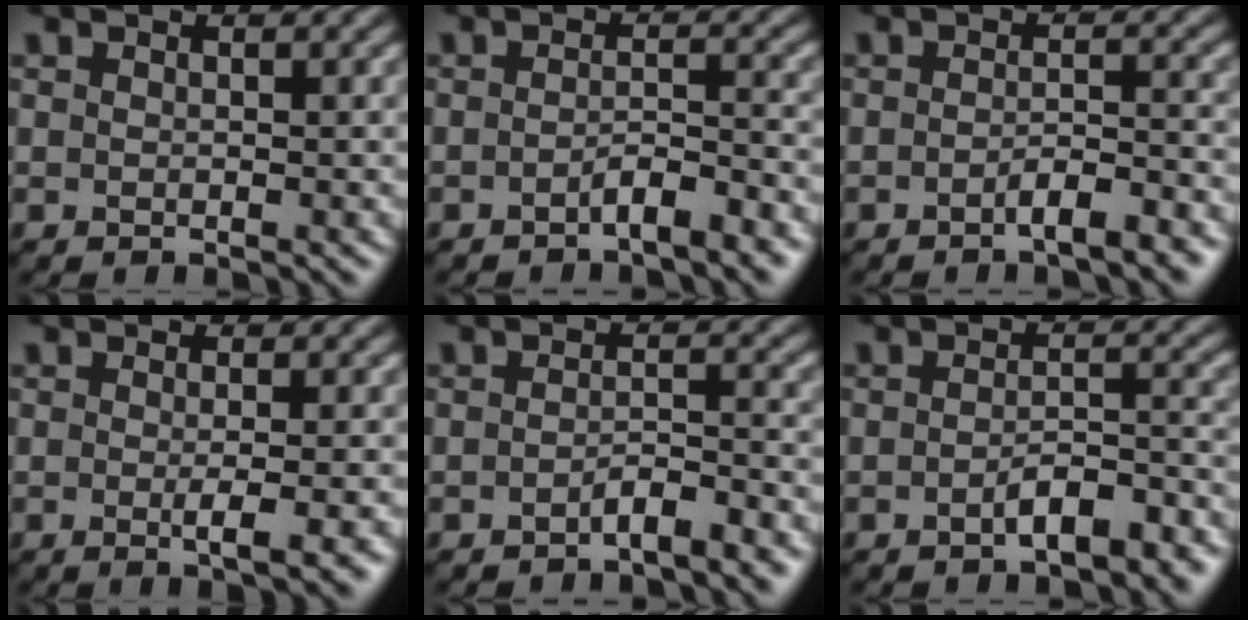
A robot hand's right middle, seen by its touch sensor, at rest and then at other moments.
{"total": 2.8, "force": [-1.7, 0.6, 2.1], "torque": [-0.034, 0.008, -0.034]}
{"total": 3.2, "force": [-1.8, 0.8, 2.4], "torque": [-0.037, 0.007, -0.034]}
{"total": 3.4, "force": [-0.7, 0.9, 3.2], "torque": [-0.039, -0.002, -0.011]}
{"total": 2.6, "force": [-1.8, 0.5, 1.8], "torque": [-0.029, 0.008, -0.034]}
{"total": 4.2, "force": [-2.4, 1.4, 3.2], "torque": [-0.053, 0.004, -0.038]}